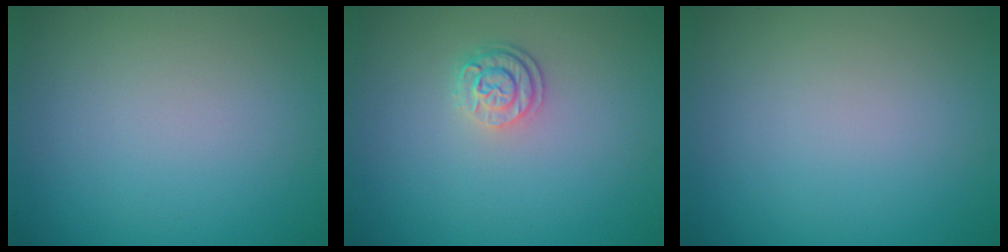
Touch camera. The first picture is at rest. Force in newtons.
{"total": 2.3, "press": 1.8, "slide": 1.4}
{"total": 0.0}